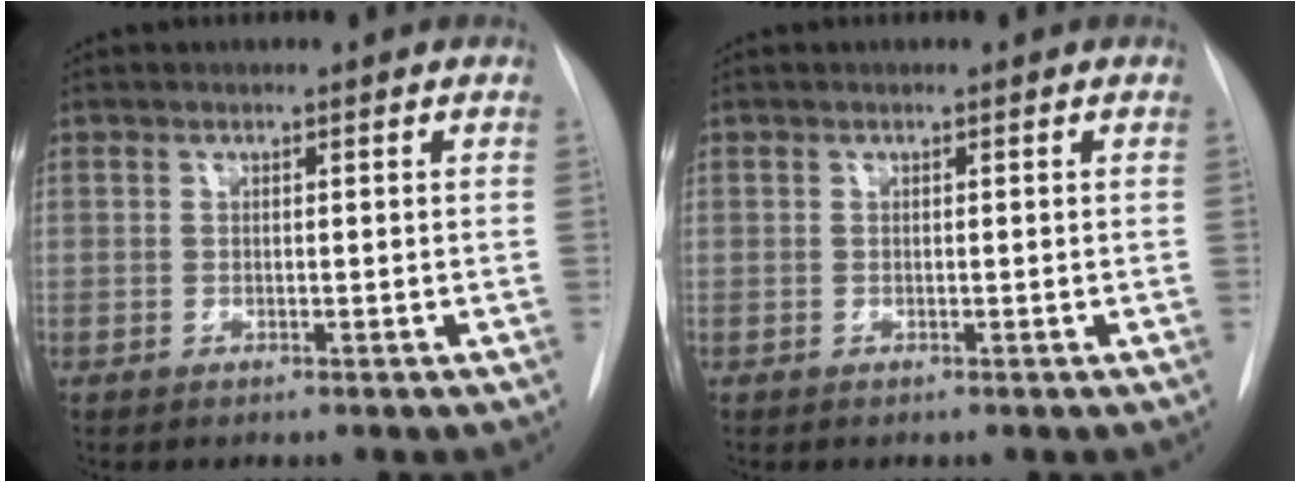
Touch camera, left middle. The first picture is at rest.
{"total": 0.0}